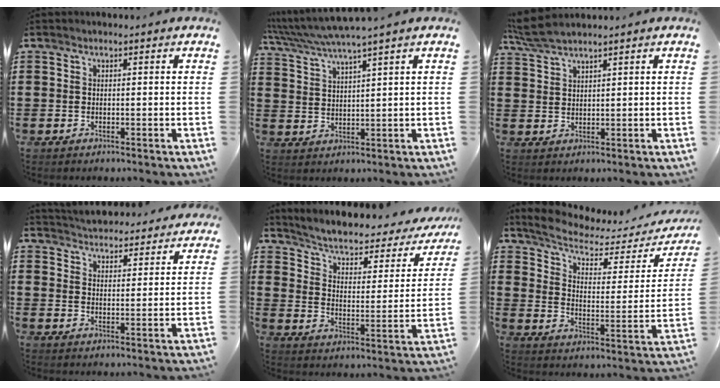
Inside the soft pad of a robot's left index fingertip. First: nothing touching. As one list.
[{"total": 4.1, "force": [3.4, -0.5, 2.2], "torque": [-0.054, -0.017, 0.056]}, {"total": 3.8, "force": [3.1, 0.3, 2.1], "torque": [-0.049, -0.002, 0.059]}, {"total": 4.4, "force": [4.4, 0.1, 0.0], "torque": [-0.019, -0.029, 0.076]}, {"total": 3.8, "force": [2.4, 1.4, 2.6], "torque": [-0.065, -0.022, 0.029]}, {"total": 4.6, "force": [3.6, 1.1, 2.7], "torque": [-0.074, -0.024, 0.055]}]